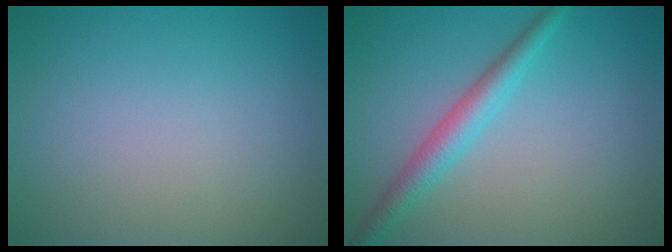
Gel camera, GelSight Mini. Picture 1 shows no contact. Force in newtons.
{"total": 3.0, "press": 3.0, "slide": 0.1}